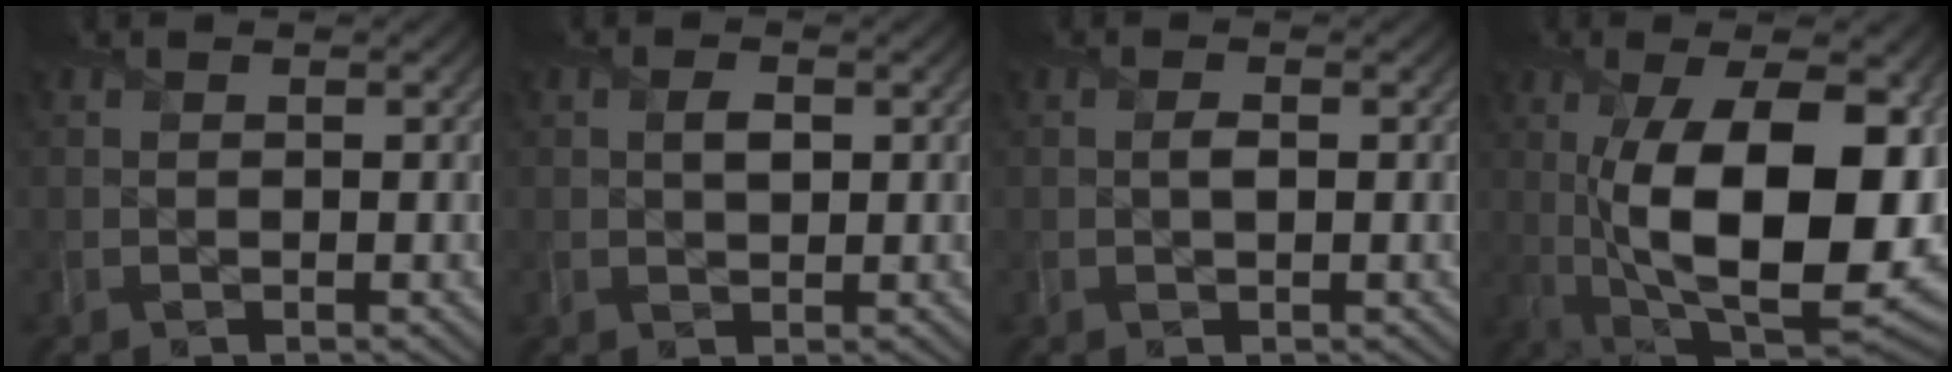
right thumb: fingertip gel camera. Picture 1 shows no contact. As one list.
[{"total": 1.7, "force": [0.3, 1.0, 1.3], "torque": [-0.028, -0.004, 0.004]}, {"total": 0.8, "force": [-0.1, 0.3, 0.8], "torque": [-0.017, -0.002, -0.003]}, {"total": 19.0, "force": [0.8, 8.7, 16.9], "torque": [-0.273, -0.011, 0.015]}]